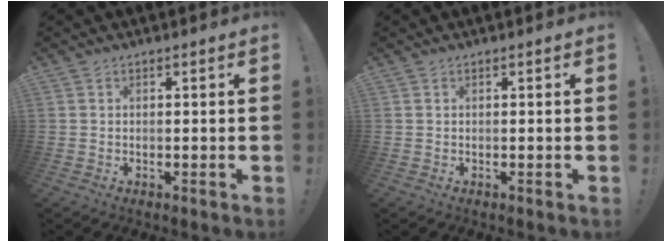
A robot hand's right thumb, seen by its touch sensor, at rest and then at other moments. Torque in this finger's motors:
{"motor_torque": [0.00, 0.00, -0.02, 0.02, 0.00]}